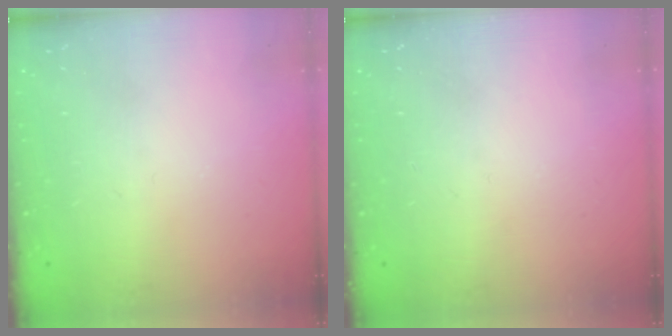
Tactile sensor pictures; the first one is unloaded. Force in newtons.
{"total": 0.0}